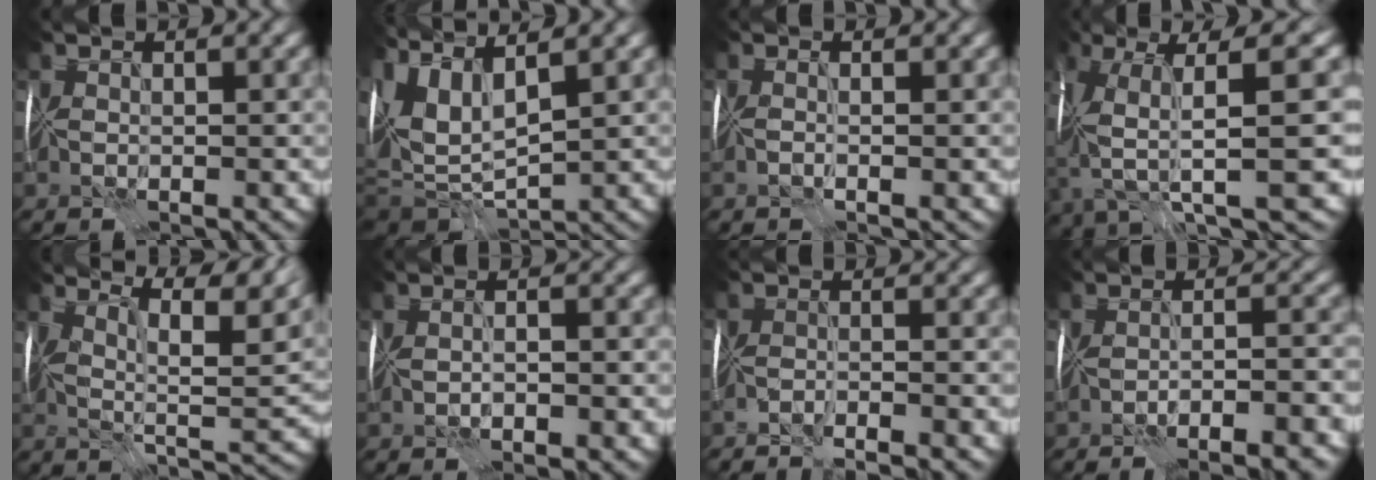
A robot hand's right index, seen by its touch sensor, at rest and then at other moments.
{"total": 9.2, "force": [1.6, 3.9, 8.2], "torque": [-0.183, 0.000, 0.036]}
{"total": 1.3, "force": [-0.9, -0.8, 0.3], "torque": [-0.008, -0.007, -0.016]}
{"total": 10.4, "force": [-0.8, 2.0, 10.1], "torque": [-0.186, -0.005, 0.002]}
{"total": 8.9, "force": [6.3, 1.0, 6.2], "torque": [-0.109, 0.002, 0.088]}
{"total": 2.0, "force": [-1.1, 0.2, 1.6], "torque": [-0.015, 0.005, -0.019]}
{"total": 4.2, "force": [-4.1, -0.7, 0.6], "torque": [-0.010, 0.004, -0.060]}
{"total": 6.3, "force": [-5.0, 0.4, 3.7], "torque": [-0.042, 0.009, -0.062]}